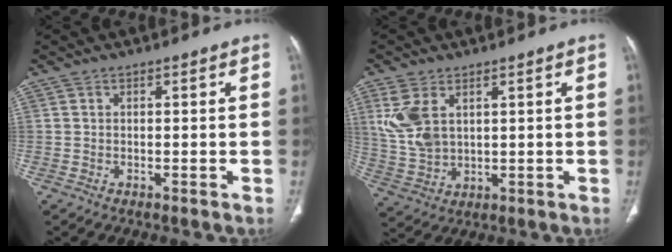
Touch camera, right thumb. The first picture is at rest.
{"total": 9.1, "force": [3.3, 5.5, 6.4], "torque": [-0.141, -0.008, 0.080]}